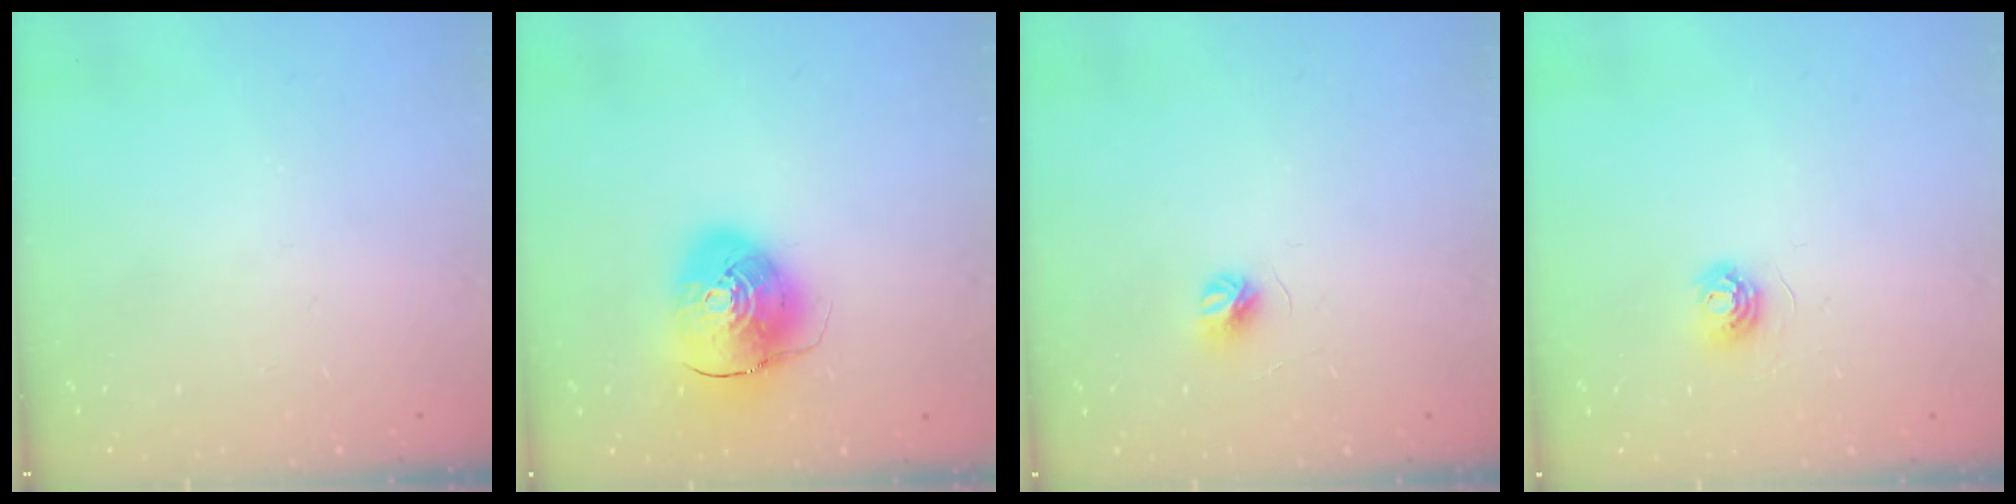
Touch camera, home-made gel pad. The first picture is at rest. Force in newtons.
{"total": 11.4, "press": 11.3, "slide": 1.8}
{"total": 4.9, "press": 4.9, "slide": 0.4}
{"total": 4.0, "press": 4.0, "slide": 0.4}